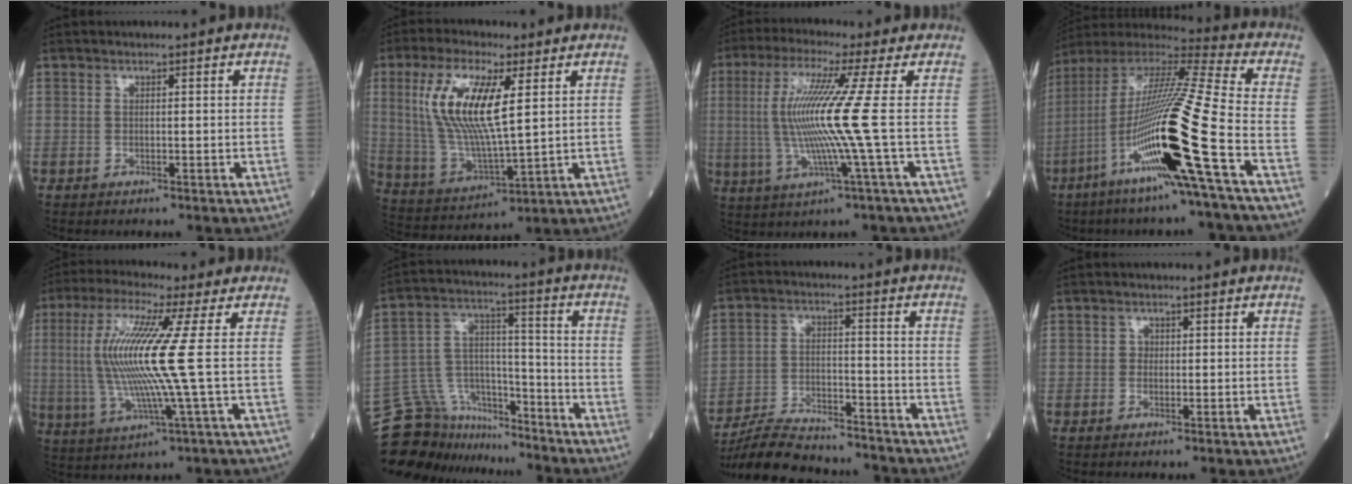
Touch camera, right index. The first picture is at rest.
{"total": 13.9, "force": [4.0, 3.0, 13.0], "torque": [-0.283, 0.002, 0.079]}
{"total": 11.7, "force": [0.3, -2.1, 11.5], "torque": [-0.236, -0.004, 0.003]}
{"total": 23.0, "force": [-8.4, -1.1, 21.3], "torque": [-0.432, -0.033, -0.169]}
{"total": 13.6, "force": [1.1, -1.1, 13.5], "torque": [-0.284, -0.001, 0.016]}
{"total": 14.4, "force": [-13.5, 4.8, 1.1], "torque": [-0.026, 0.057, -0.235]}
{"total": 13.8, "force": [-13.0, 2.2, 3.9], "torque": [-0.066, 0.009, -0.211]}
{"total": 0.7, "force": [0.0, 0.7, 0.3], "torque": [0.002, 0.003, -0.001]}